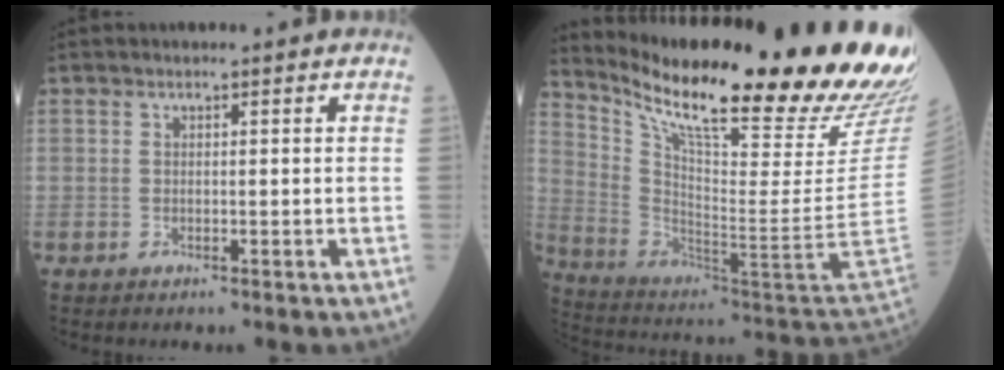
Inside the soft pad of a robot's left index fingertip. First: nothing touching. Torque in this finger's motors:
{"motor_torque": [0.43, -0.72, 0.85, 0.21]}